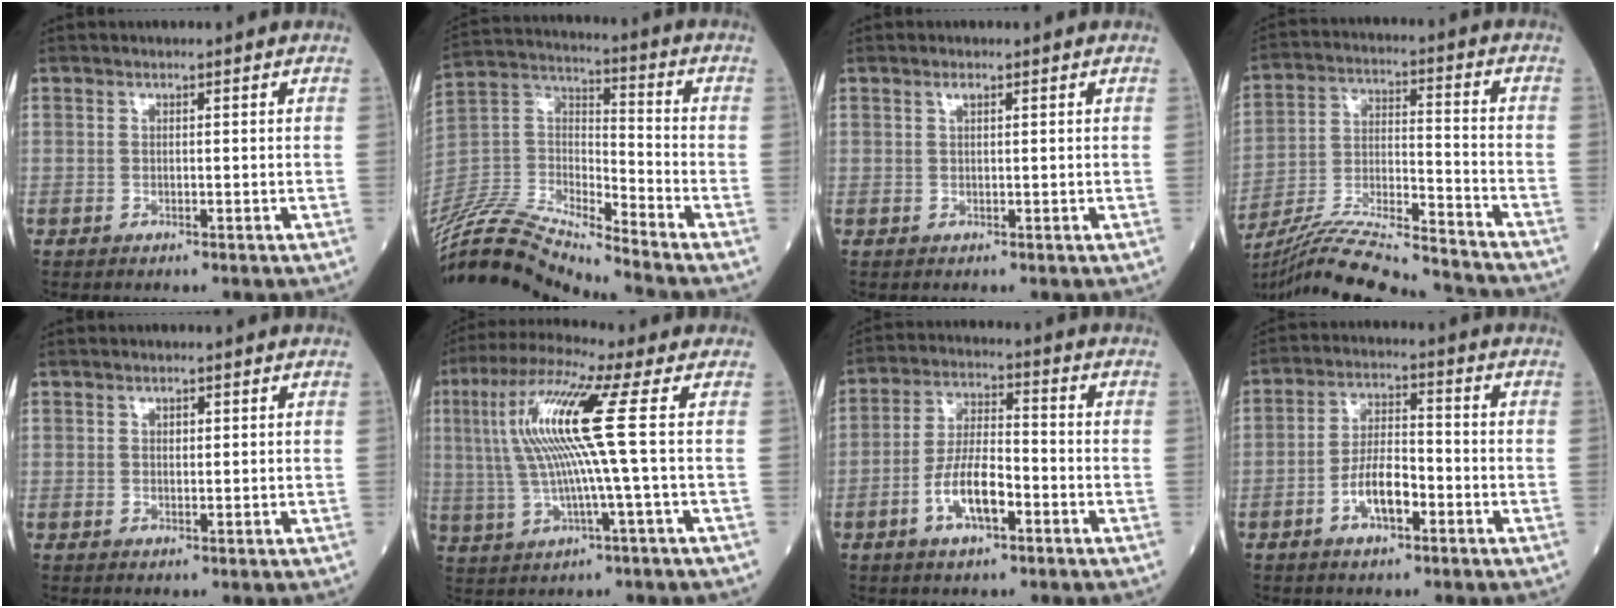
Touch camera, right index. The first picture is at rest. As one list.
[{"total": 16.0, "force": [-15.3, -0.4, 4.9], "torque": [-0.101, 0.031, -0.297]}, {"total": 0.7, "force": [0.5, 0.2, 0.5], "torque": [-0.009, 0.006, 0.011]}, {"total": 21.7, "force": [-20.0, 0.3, 8.3], "torque": [-0.168, -0.024, -0.330]}, {"total": 1.0, "force": [0.4, 0.6, 0.7], "torque": [-0.010, -0.002, 0.007]}, {"total": 12.4, "force": [1.9, -0.8, 12.3], "torque": [-0.257, 0.017, 0.034]}, {"total": 8.2, "force": [-3.3, 2.7, 7.0], "torque": [-0.140, 0.007, -0.060]}, {"total": 6.6, "force": [-2.7, 2.4, 5.5], "torque": [-0.107, 0.011, -0.048]}]